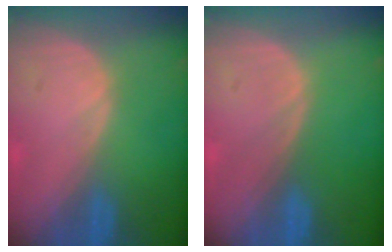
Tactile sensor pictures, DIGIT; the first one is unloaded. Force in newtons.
{"total": 0.0}